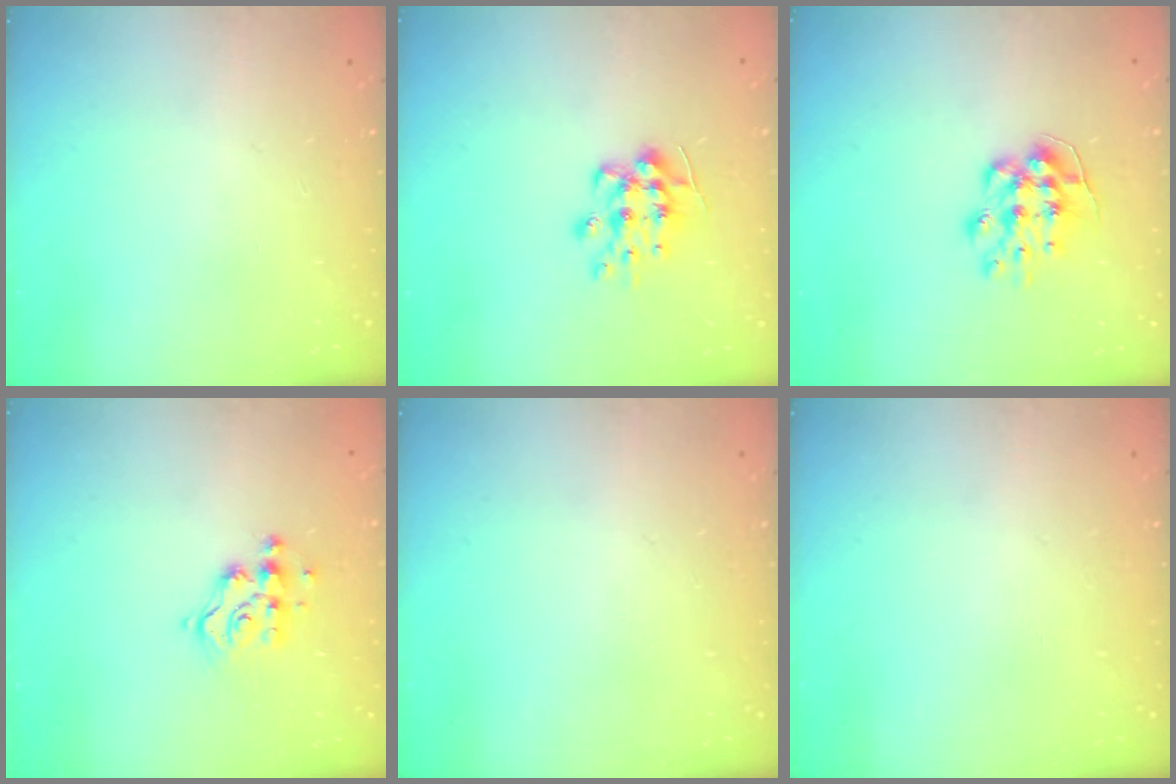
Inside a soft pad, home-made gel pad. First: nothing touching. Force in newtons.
{"total": 8.8, "press": 8.8, "slide": 0.4}
{"total": 9.1, "press": 9.1, "slide": 0.3}
{"total": 9.7, "press": 9.7, "slide": 0.7}
{"total": 0.0}
{"total": 0.0}